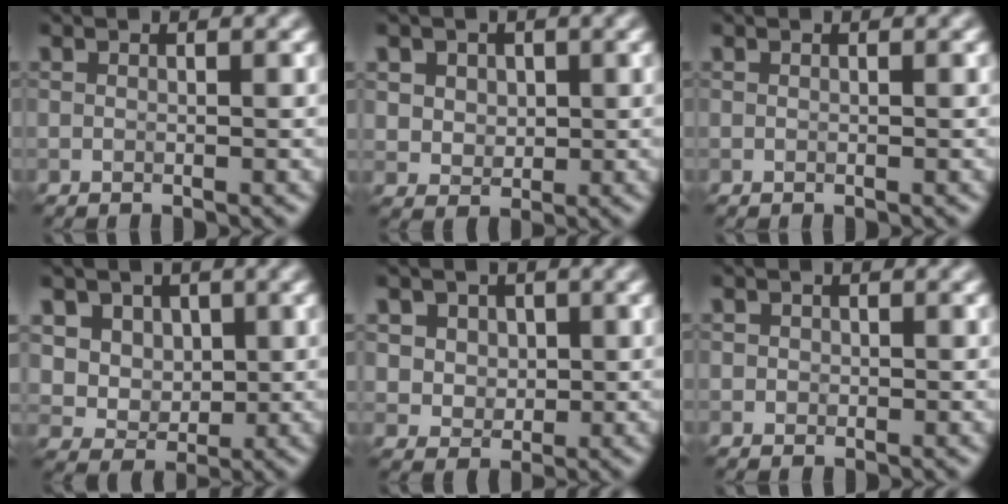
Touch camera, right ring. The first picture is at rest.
{"total": 3.5, "force": [1.5, 2.8, 1.6], "torque": [-0.041, 0.001, 0.030]}
{"total": 0.0}
{"total": 4.5, "force": [1.5, 3.8, 1.9], "torque": [-0.046, -0.009, 0.037]}
{"total": 4.2, "force": [1.7, 3.4, 1.6], "torque": [-0.038, -0.002, 0.034]}
{"total": 0.6, "force": [0.0, 0.6, 0.1], "torque": [0.005, -0.004, -0.001]}